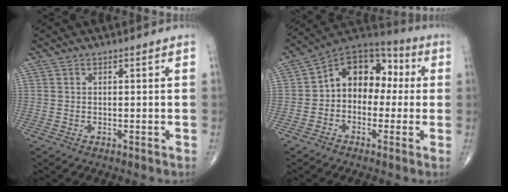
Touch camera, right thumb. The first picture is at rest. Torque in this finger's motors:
{"motor_torque": [0.06, 0.24, 0.33, -0.21, 0.27]}